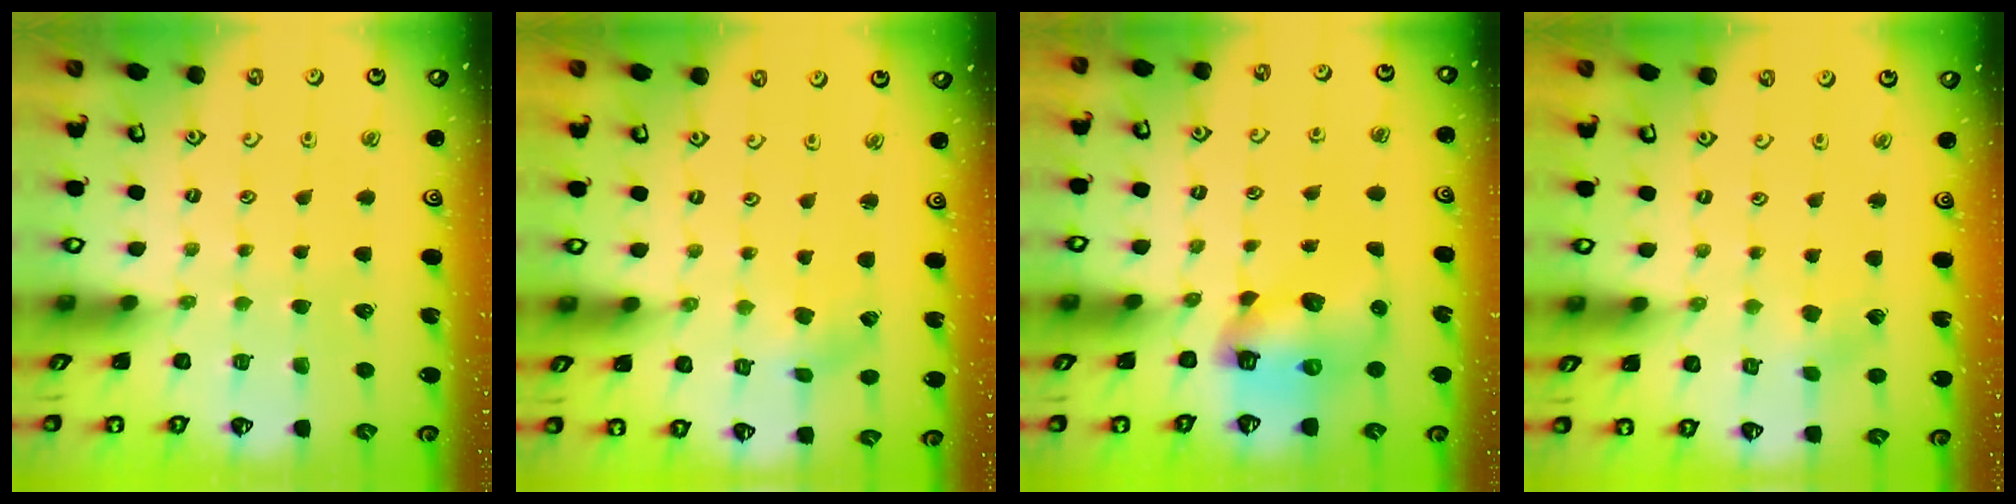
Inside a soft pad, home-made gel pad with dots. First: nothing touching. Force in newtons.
{"total": 0.7, "press": 0.7, "slide": 0.2}
{"total": 9.4, "press": 9.4, "slide": 1.0}
{"total": 2.2, "press": 2.2, "slide": 0.1}